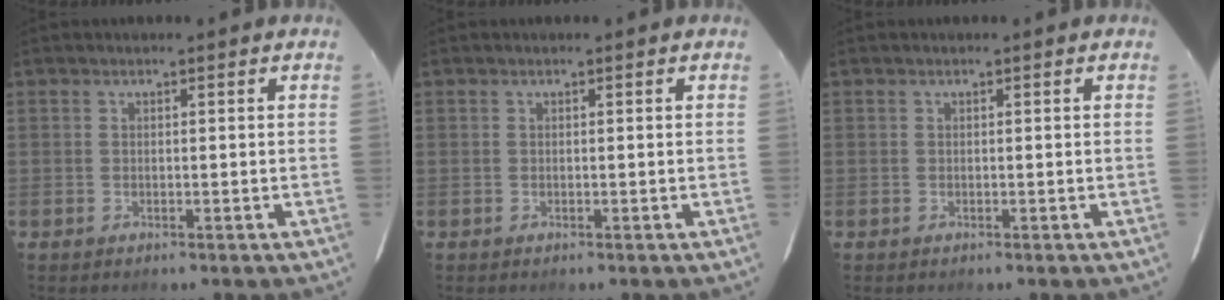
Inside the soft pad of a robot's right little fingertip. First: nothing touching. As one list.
[{"total": 0.0}, {"total": 0.0}]